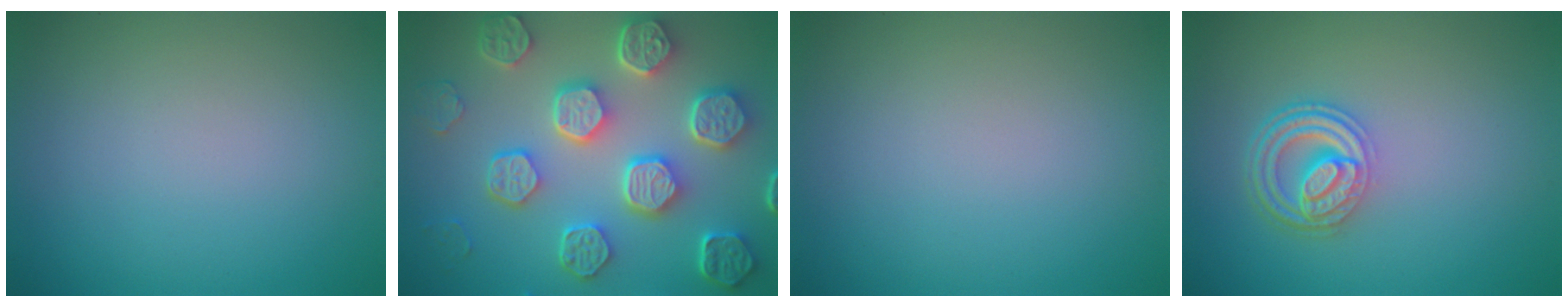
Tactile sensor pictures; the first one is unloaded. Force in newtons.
{"total": 8.5, "press": 6.5, "slide": 5.5}
{"total": 0.0}
{"total": 4.6, "press": 3.4, "slide": 3.0}